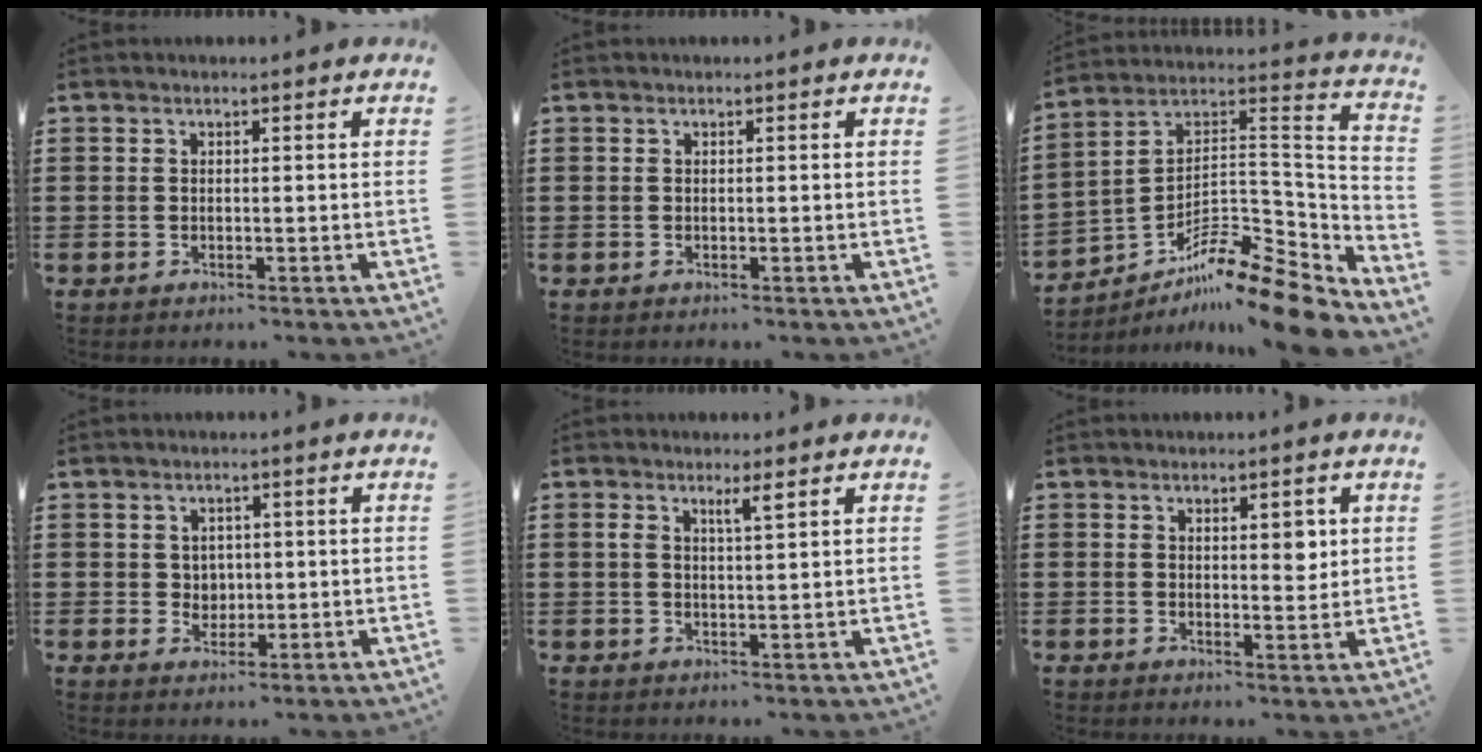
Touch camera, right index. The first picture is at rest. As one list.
[{"total": 0.0}, {"total": 11.4, "force": [-9.6, 2.3, 5.7], "torque": [-0.089, 0.017, -0.186]}, {"total": 2.3, "force": [0.7, 2.1, 0.6], "torque": [-0.013, 0.007, 0.009]}, {"total": 2.4, "force": [1.5, 0.3, 1.9], "torque": [-0.031, -0.002, 0.022]}, {"total": 3.2, "force": [1.3, 1.5, 2.5], "torque": [-0.027, -0.003, 0.016]}]